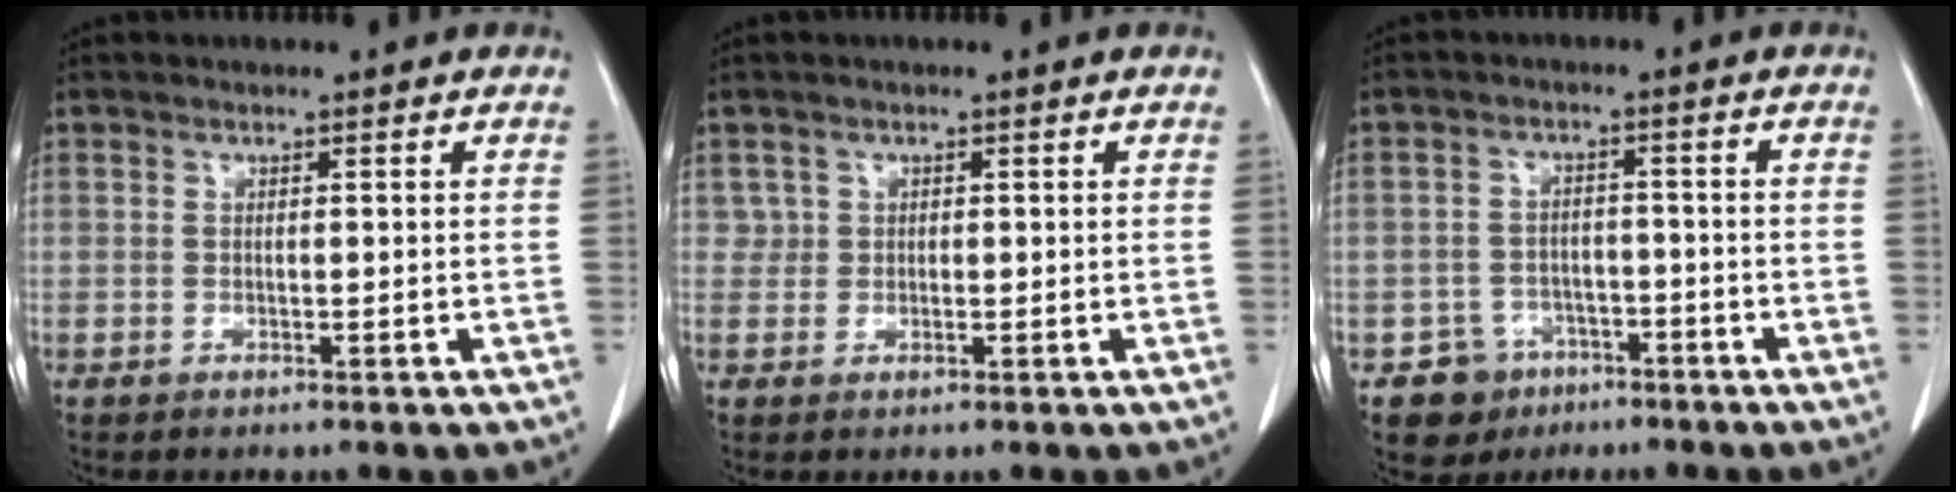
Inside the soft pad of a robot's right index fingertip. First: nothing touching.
{"total": 1.3, "force": [0.5, 1.2, 0.0], "torque": [0.014, 0.001, 0.003]}
{"total": 5.7, "force": [-3.2, 4.7, 0.3], "torque": [0.002, 0.012, -0.046]}